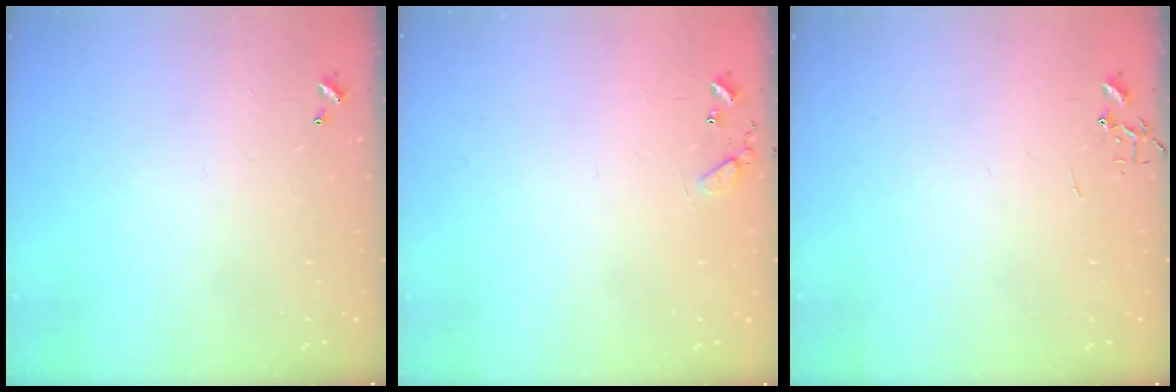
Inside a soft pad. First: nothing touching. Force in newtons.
{"total": 7.7, "press": 7.6, "slide": 0.5}
{"total": 0.0}